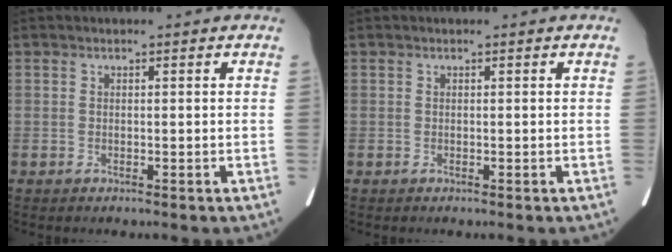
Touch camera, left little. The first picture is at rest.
{"total": 0.0}